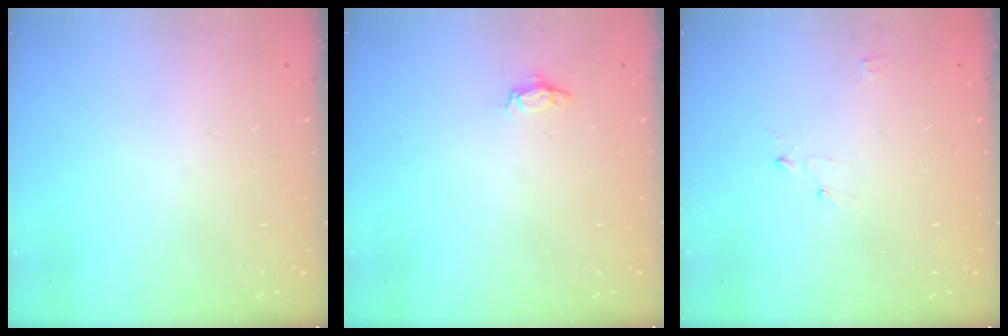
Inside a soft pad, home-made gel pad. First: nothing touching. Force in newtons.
{"total": 3.9, "press": 3.9, "slide": 0.5}
{"total": 2.4, "press": 2.4, "slide": 0.3}